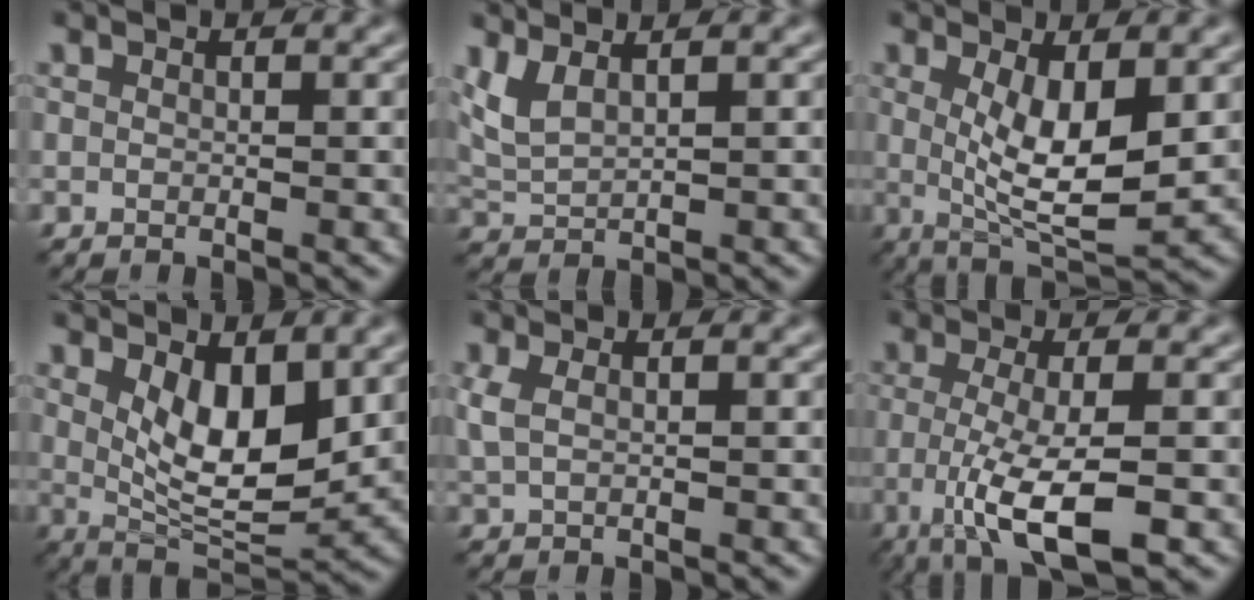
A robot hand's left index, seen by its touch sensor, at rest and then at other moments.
{"total": 2.7, "force": [1.6, 0.8, 2.0], "torque": [-0.056, 0.005, 0.041]}
{"total": 6.4, "force": [0.6, 2.1, 6.1], "torque": [-0.113, -0.013, 0.017]}
{"total": 6.6, "force": [1.7, 2.9, 5.7], "torque": [-0.100, -0.018, 0.036]}
{"total": 1.7, "force": [0.6, 0.6, 1.4], "torque": [-0.037, 0.004, 0.013]}
{"total": 6.8, "force": [-2.1, 1.7, 6.2], "torque": [-0.117, -0.008, -0.040]}